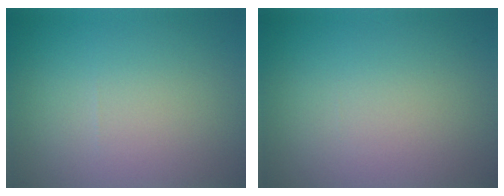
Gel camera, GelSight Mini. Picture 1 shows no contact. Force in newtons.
{"total": 0.0}